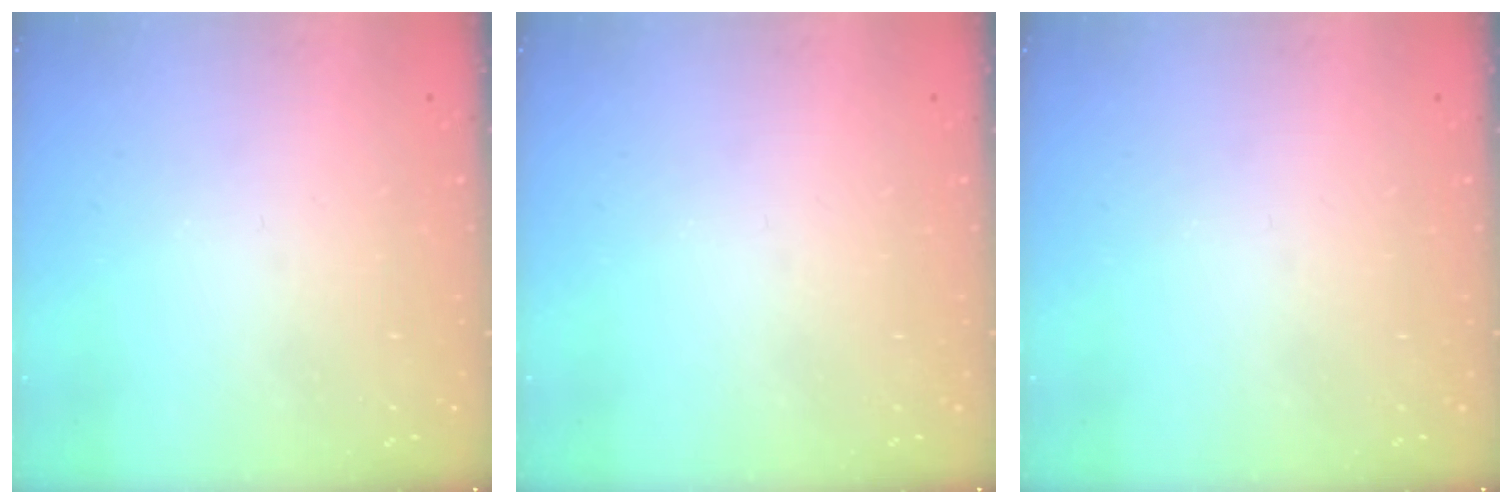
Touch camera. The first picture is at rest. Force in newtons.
{"total": 0.0}
{"total": 0.0}